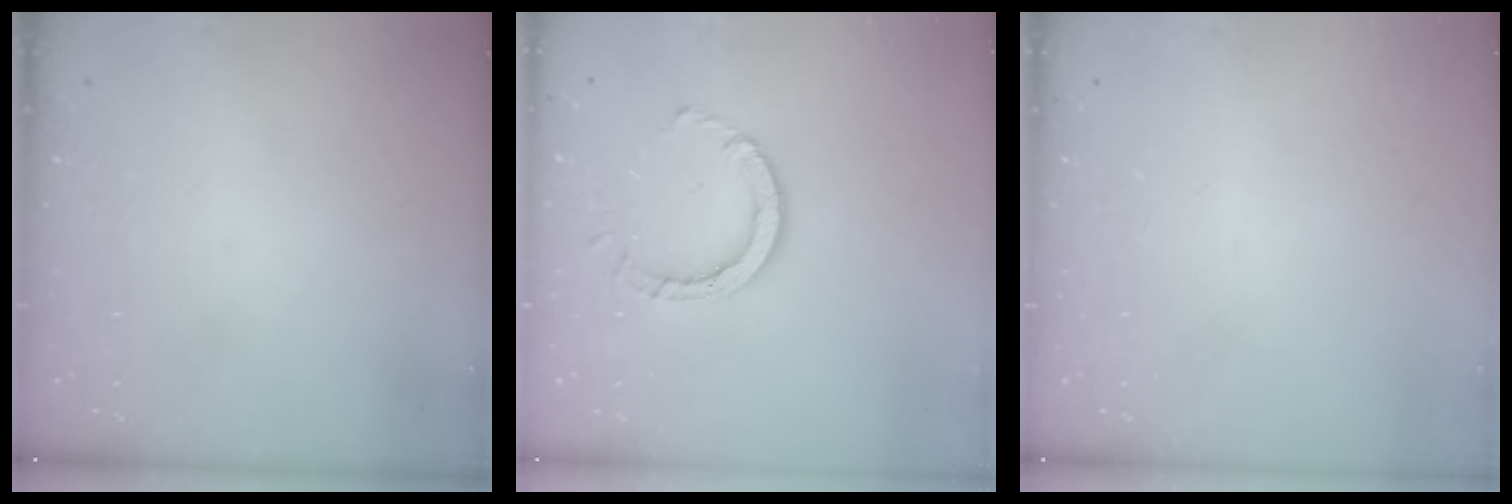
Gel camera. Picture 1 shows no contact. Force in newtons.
{"total": 5.8, "press": 5.8, "slide": 0.2}
{"total": 0.0}